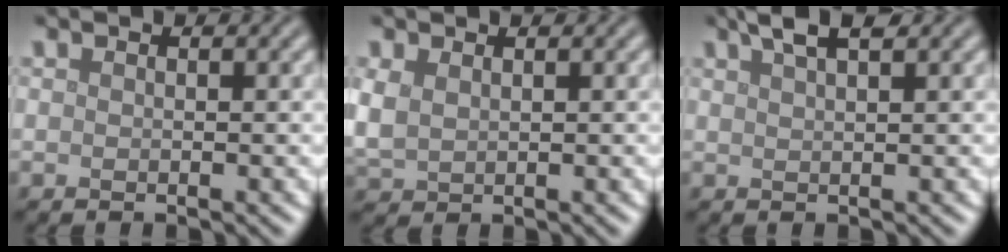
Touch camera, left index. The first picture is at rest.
{"total": 2.5, "force": [0.7, 1.8, 1.5], "torque": [-0.050, -0.001, 0.019]}
{"total": 2.8, "force": [2.1, 0.6, 1.9], "torque": [-0.021, 0.009, 0.034]}